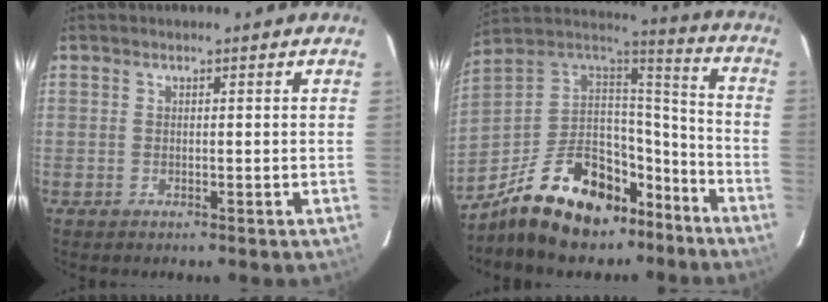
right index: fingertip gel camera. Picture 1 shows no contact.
{"total": 19.7, "force": [-14.3, 9.5, 9.8], "torque": [-0.181, 0.046, -0.244]}